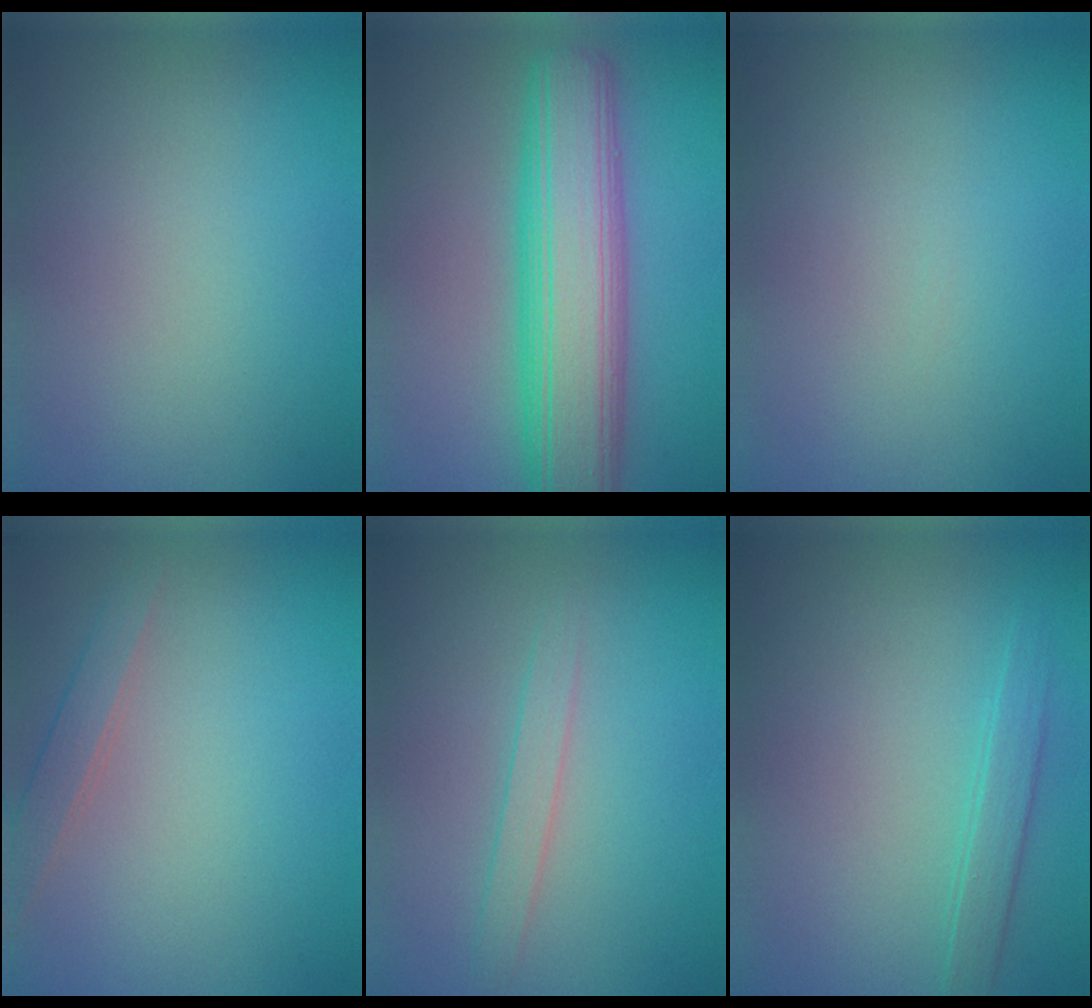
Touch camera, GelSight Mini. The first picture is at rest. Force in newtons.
{"total": 9.6, "press": 9.6, "slide": 0.2}
{"total": 0.0}
{"total": 1.8, "press": 1.8, "slide": 0.1}
{"total": 1.5, "press": 1.5, "slide": 0.1}
{"total": 1.7, "press": 1.7, "slide": 0.1}